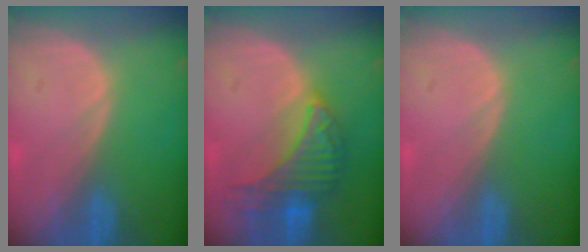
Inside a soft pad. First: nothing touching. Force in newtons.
{"total": 7.7, "press": 7.7, "slide": 0.3}
{"total": 0.0}